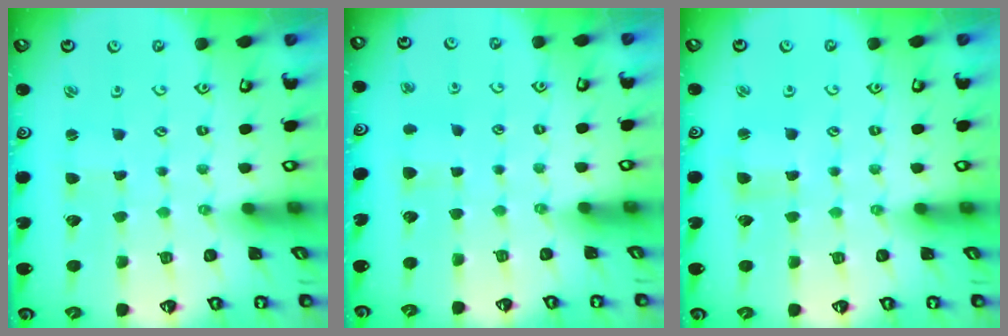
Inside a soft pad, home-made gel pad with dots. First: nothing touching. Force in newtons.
{"total": 3.8, "press": 3.8, "slide": 0.5}
{"total": 1.3, "press": 1.2, "slide": 0.2}